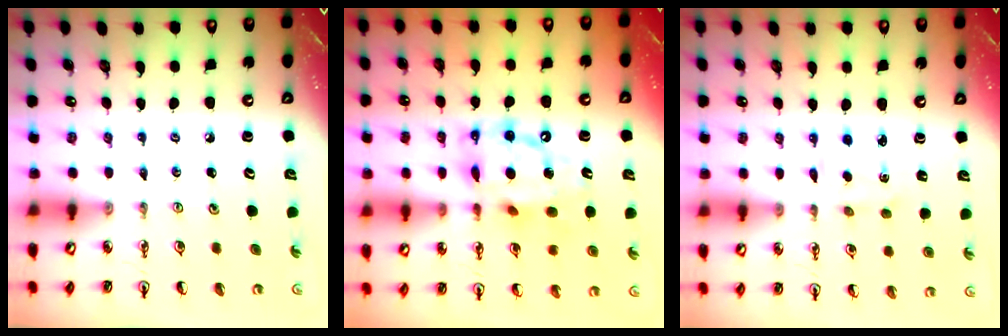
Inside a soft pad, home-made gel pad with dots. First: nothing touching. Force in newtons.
{"total": 13.9, "press": 13.9, "slide": 1.1}
{"total": 3.0, "press": 3.0, "slide": 0.4}